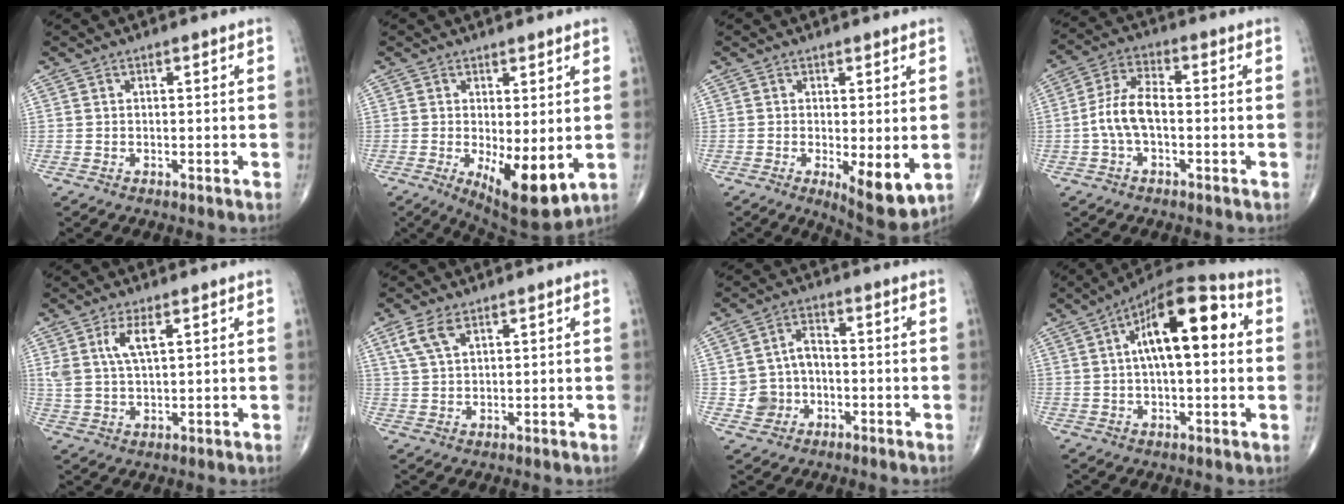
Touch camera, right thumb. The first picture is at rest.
{"total": 10.2, "force": [-1.7, 3.8, 9.3], "torque": [-0.137, -0.028, -0.014]}
{"total": 6.4, "force": [-1.1, 2.3, 5.9], "torque": [-0.086, -0.020, -0.011]}
{"total": 7.7, "force": [-1.2, 3.8, 6.6], "torque": [-0.142, 0.027, -0.029]}
{"total": 5.9, "force": [2.5, 2.2, 4.8], "torque": [-0.100, -0.006, 0.057]}
{"total": 5.0, "force": [2.7, 2.4, 3.5], "torque": [-0.077, 0.002, 0.061]}
{"total": 6.6, "force": [-1.6, 5.9, 2.6], "torque": [-0.024, 0.026, -0.029]}
{"total": 16.8, "force": [3.5, 7.0, 14.8], "torque": [-0.215, 0.030, 0.044]}